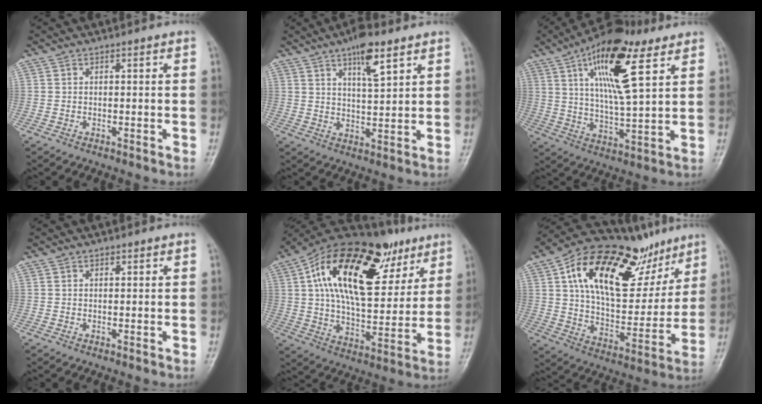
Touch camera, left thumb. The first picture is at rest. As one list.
[{"total": 8.4, "force": [5.0, 2.6, 6.2], "torque": [-0.089, -0.027, 0.080]}, {"total": 18.3, "force": [8.5, 6.1, 15.1], "torque": [-0.237, -0.024, 0.143]}, {"total": 0.9, "force": [0.5, 0.7, 0.4], "torque": [-0.002, -0.002, 0.007]}, {"total": 29.4, "force": [12.7, 14.5, 22.2], "torque": [-0.340, -0.001, 0.206]}, {"total": 28.6, "force": [14.8, 13.9, 20.2], "torque": [-0.280, -0.014, 0.245]}]